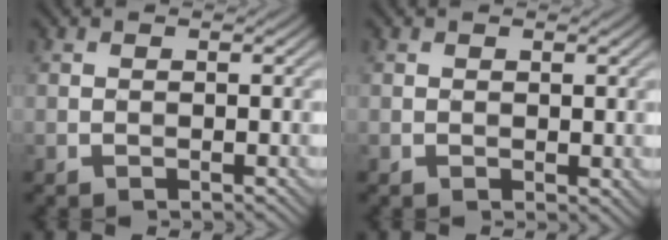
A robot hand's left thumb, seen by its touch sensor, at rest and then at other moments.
{"total": 0.7, "force": [0.2, 0.4, 0.5], "torque": [-0.003, -0.001, 0.004]}